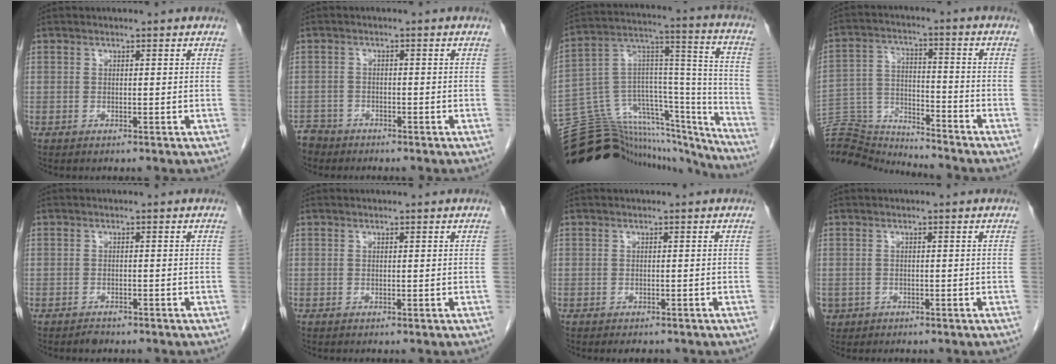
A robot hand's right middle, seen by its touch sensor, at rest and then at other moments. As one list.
[{"total": 3.4, "force": [-3.0, 1.5, -0.5], "torque": [0.005, 0.000, -0.058]}, {"total": 32.4, "force": [-29.6, 7.7, 10.5], "torque": [-0.144, 0.033, -0.434]}, {"total": 15.3, "force": [-15.2, 1.2, 1.3], "torque": [-0.033, 0.026, -0.261]}, {"total": 1.5, "force": [-1.2, 0.6, 0.6], "torque": [-0.014, -0.001, -0.015]}, {"total": 0.0}, {"total": 2.0, "force": [-1.7, 0.9, 0.6], "torque": [-0.009, -0.003, -0.020]}, {"total": 2.3, "force": [-1.2, 2.0, 0.2], "torque": [-0.007, 0.003, -0.017]}]